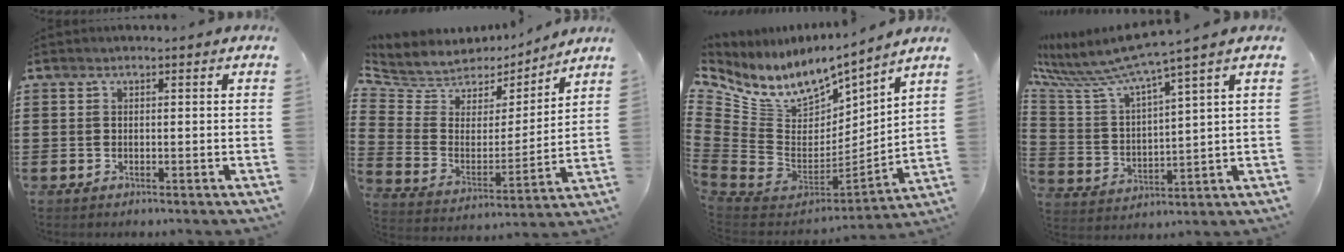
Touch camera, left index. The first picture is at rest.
{"total": 6.0, "force": [5.3, 2.9, -0.4], "torque": [-0.039, -0.049, 0.091]}
{"total": 8.9, "force": [6.3, 4.9, 3.8], "torque": [-0.111, -0.065, 0.111]}
{"total": 6.2, "force": [5.6, -0.3, 2.7], "torque": [-0.083, -0.043, 0.088]}